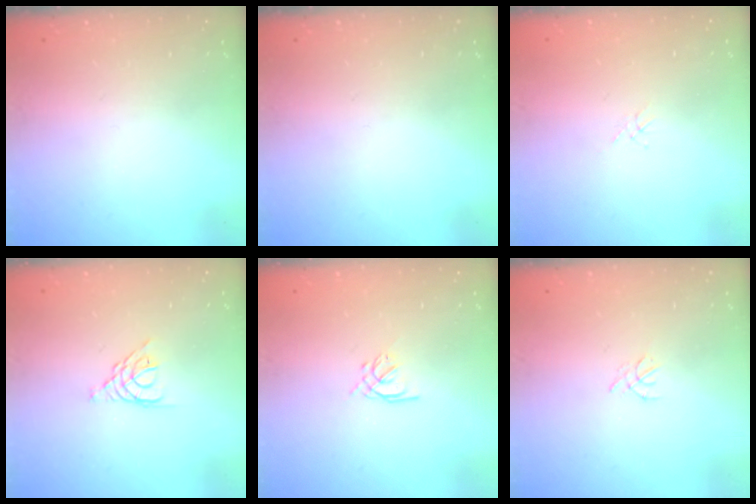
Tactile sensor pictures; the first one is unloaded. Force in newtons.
{"total": 0.0}
{"total": 1.3, "press": 1.2, "slide": 0.3}
{"total": 3.3, "press": 3.2, "slide": 0.5}
{"total": 1.2, "press": 1.1, "slide": 0.5}
{"total": 0.8, "press": 0.7, "slide": 0.3}